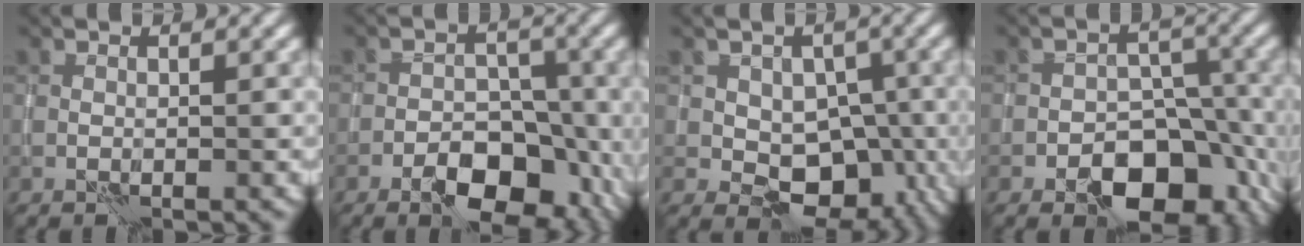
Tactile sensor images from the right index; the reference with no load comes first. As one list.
[{"total": 7.2, "force": [-4.3, 3.8, 4.4], "torque": [-0.039, 0.009, -0.074]}, {"total": 6.3, "force": [-1.6, 5.0, 3.6], "torque": [-0.013, 0.008, -0.037]}, {"total": 10.7, "force": [-5.6, 6.4, 6.5], "torque": [-0.061, 0.012, -0.087]}]